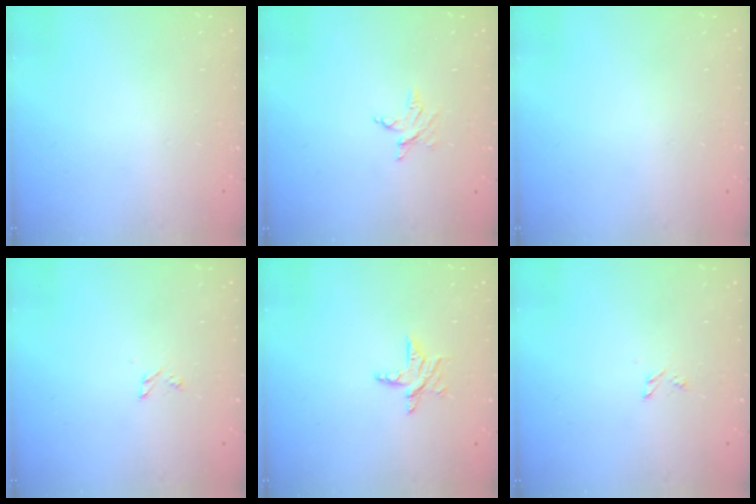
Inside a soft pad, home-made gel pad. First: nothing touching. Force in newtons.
{"total": 2.5, "press": 2.5, "slide": 0.4}
{"total": 0.0}
{"total": 2.4, "press": 2.3, "slide": 0.3}
{"total": 7.0, "press": 7.0, "slide": 0.6}
{"total": 2.4, "press": 2.3, "slide": 0.3}